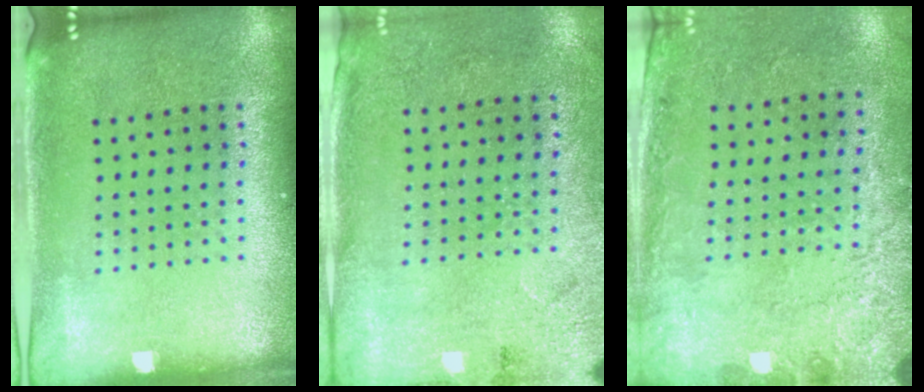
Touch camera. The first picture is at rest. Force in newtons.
{"total": 2.7, "press": 2.2, "slide": 1.5}
{"total": 2.7, "press": 2.0, "slide": 1.8}